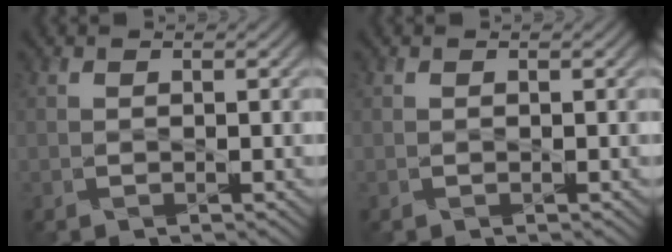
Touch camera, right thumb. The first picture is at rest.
{"total": 0.0}